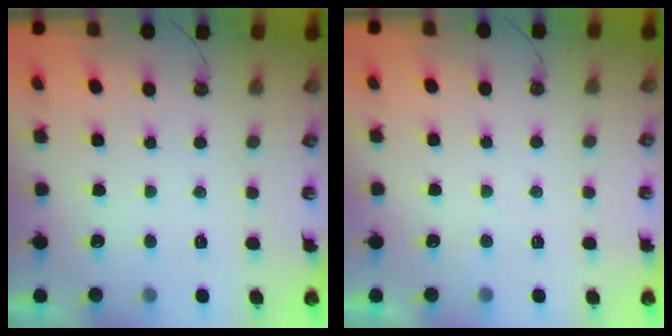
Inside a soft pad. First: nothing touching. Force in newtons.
{"total": 2.2, "press": 2.2, "slide": 0.3}